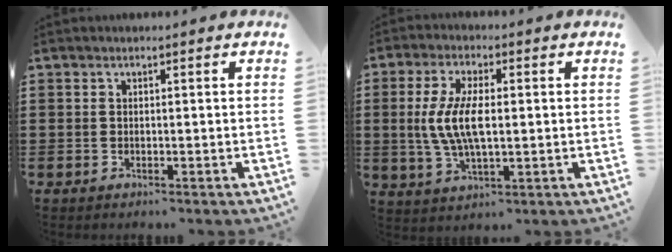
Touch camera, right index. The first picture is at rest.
{"total": 8.2, "force": [0.1, 3.3, 7.5], "torque": [-0.167, 0.000, -0.006]}